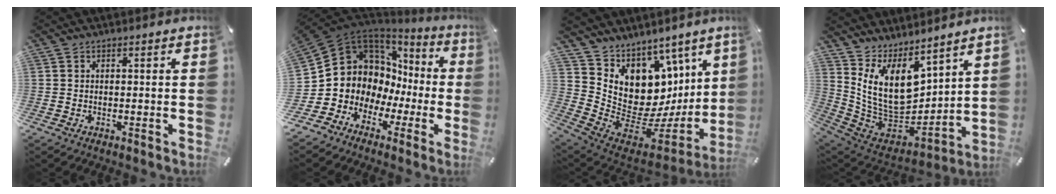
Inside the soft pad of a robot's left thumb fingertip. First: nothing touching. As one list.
[{"total": 9.1, "force": [2.7, 8.5, 1.8], "torque": [-0.045, -0.061, 0.062]}, {"total": 10.0, "force": [2.9, 9.1, 2.9], "torque": [-0.032, -0.096, 0.072]}, {"total": 15.6, "force": [6.2, 10.2, 10.1], "torque": [-0.209, -0.063, 0.122]}]